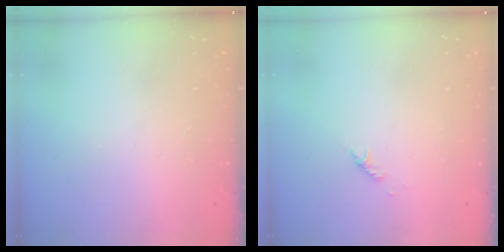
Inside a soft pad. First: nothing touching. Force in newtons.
{"total": 2.8, "press": 2.7, "slide": 0.6}